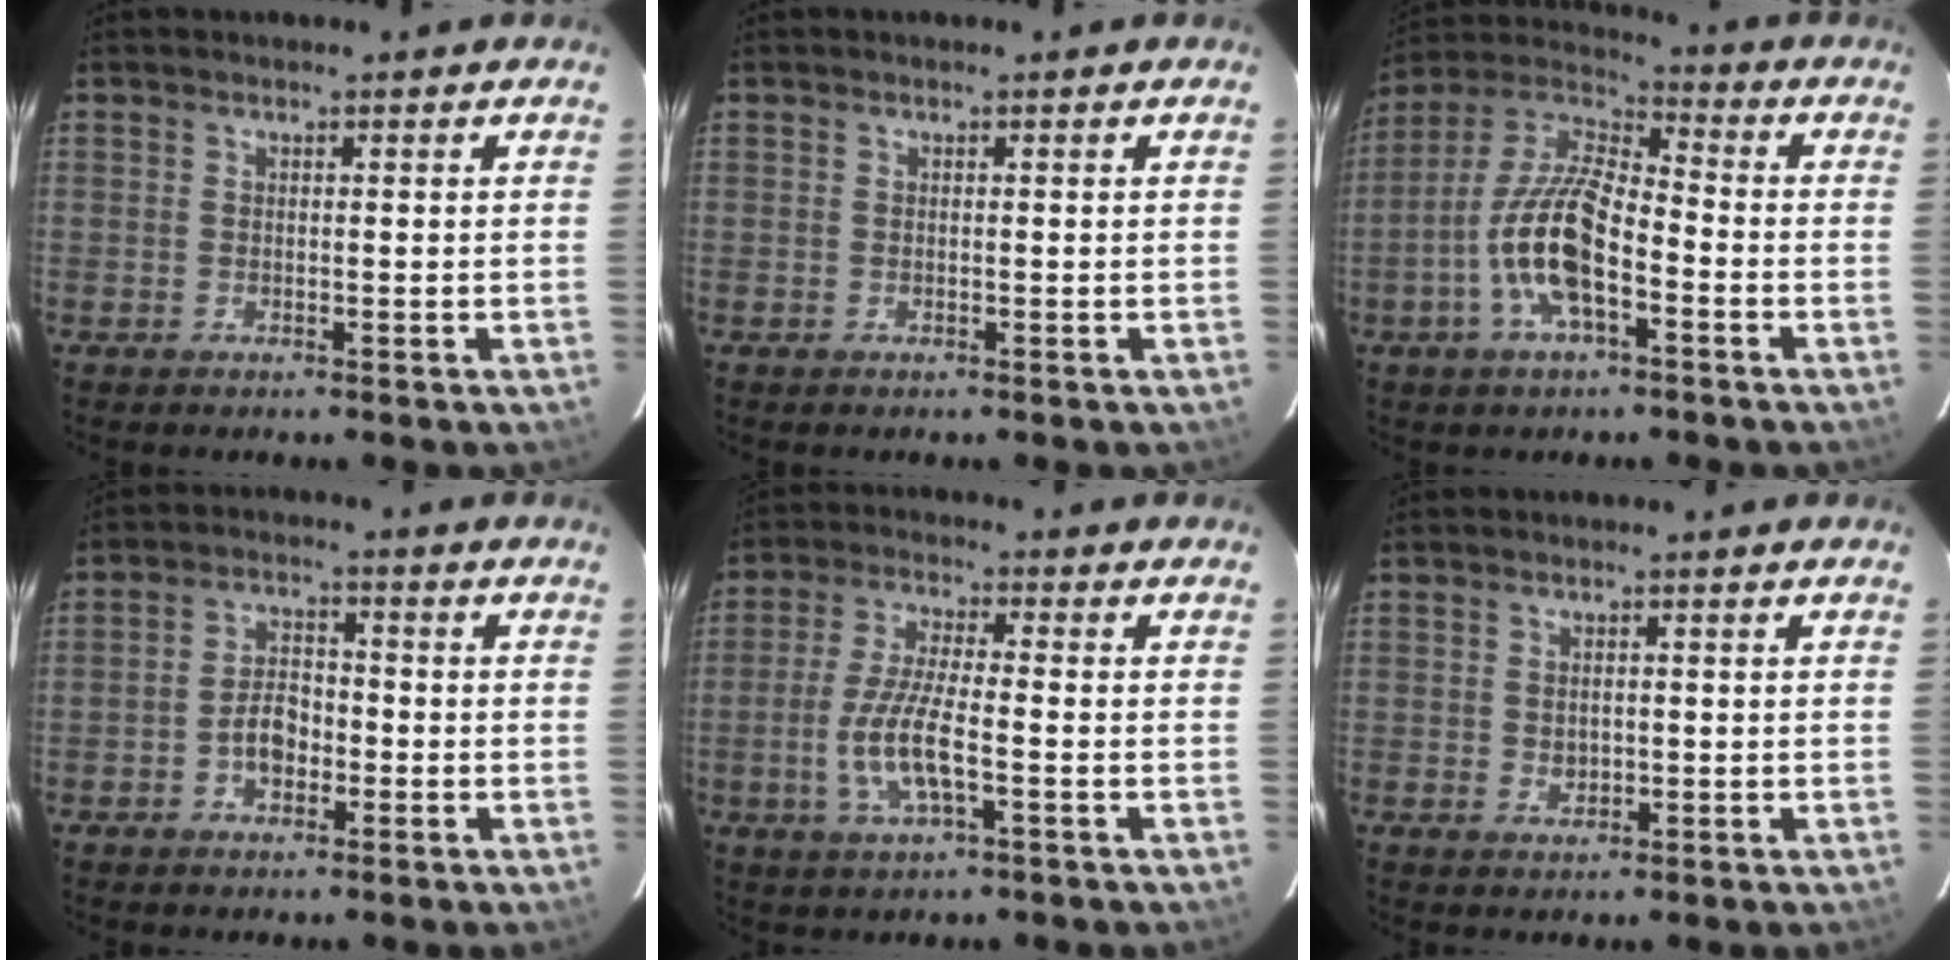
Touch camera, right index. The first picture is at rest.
{"total": 0.0}
{"total": 14.1, "force": [-5.2, 5.3, 12.0], "torque": [-0.247, 0.001, -0.102]}
{"total": 5.1, "force": [-2.0, 3.2, 3.4], "torque": [-0.066, 0.013, -0.033]}
{"total": 9.1, "force": [-2.7, 2.3, 8.3], "torque": [-0.172, -0.006, -0.053]}
{"total": 1.9, "force": [-0.1, 1.7, 1.0], "torque": [-0.014, 0.000, 0.002]}